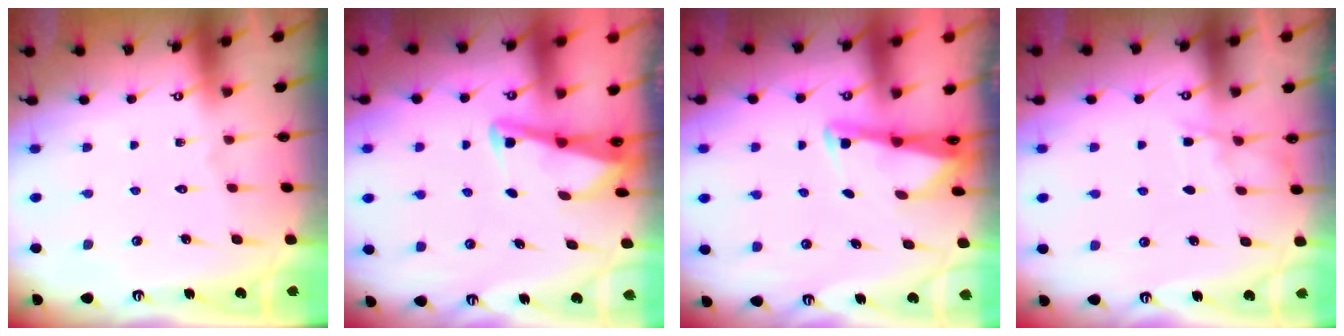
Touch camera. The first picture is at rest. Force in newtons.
{"total": 2.9, "press": 2.9, "slide": 0.4}
{"total": 2.5, "press": 2.5, "slide": 0.2}
{"total": 4.6, "press": 4.6, "slide": 0.6}